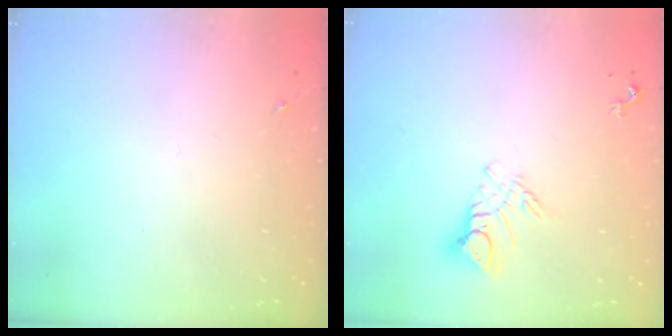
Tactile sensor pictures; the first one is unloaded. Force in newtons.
{"total": 8.7, "press": 8.6, "slide": 0.9}